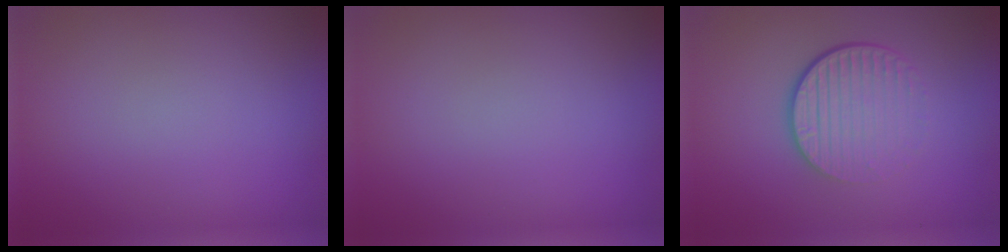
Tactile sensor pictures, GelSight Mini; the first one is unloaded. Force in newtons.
{"total": 0.0}
{"total": 4.6, "press": 2.8, "slide": 3.6}